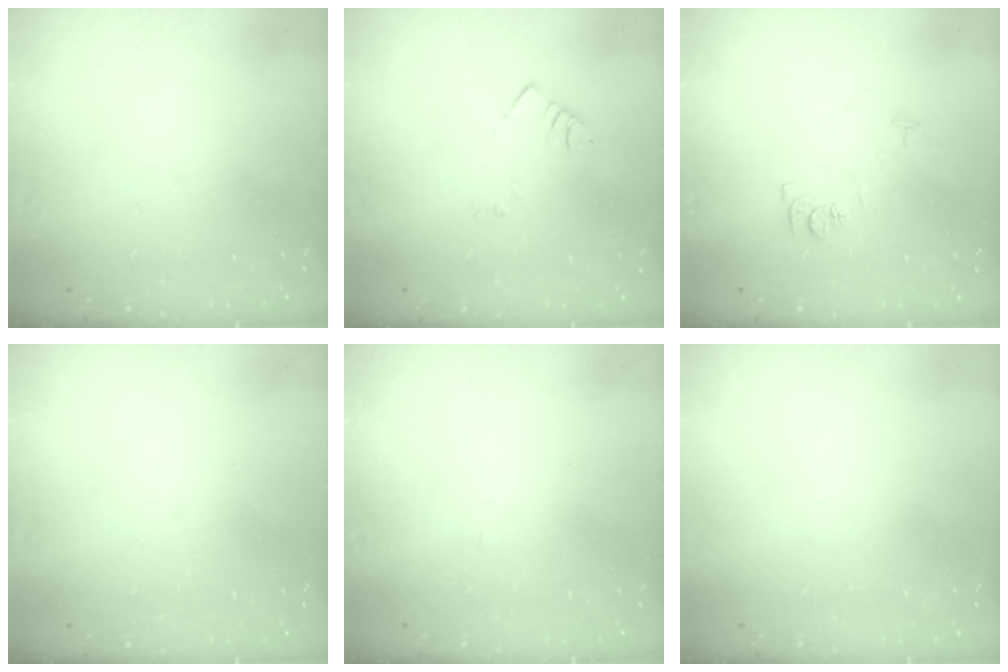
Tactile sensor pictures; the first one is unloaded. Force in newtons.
{"total": 1.7, "press": 1.7, "slide": 0.3}
{"total": 6.4, "press": 6.4, "slide": 0.7}
{"total": 0.0}
{"total": 3.2, "press": 3.2, "slide": 0.3}
{"total": 1.5, "press": 1.5, "slide": 0.1}